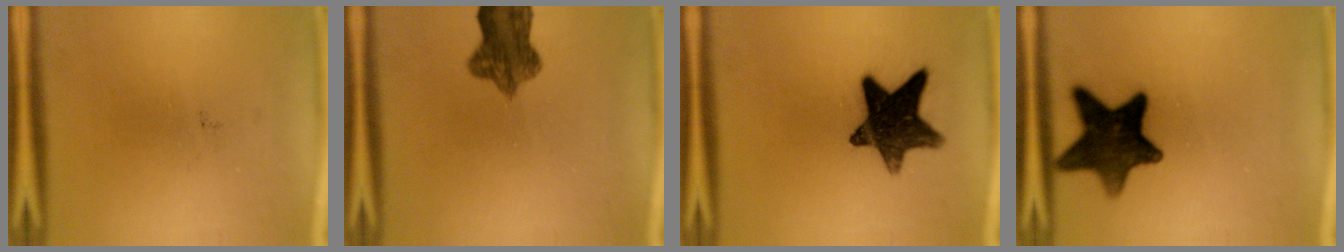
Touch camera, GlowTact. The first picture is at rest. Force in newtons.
{"total": 7.6}
{"total": 13.7}
{"total": 13.3}